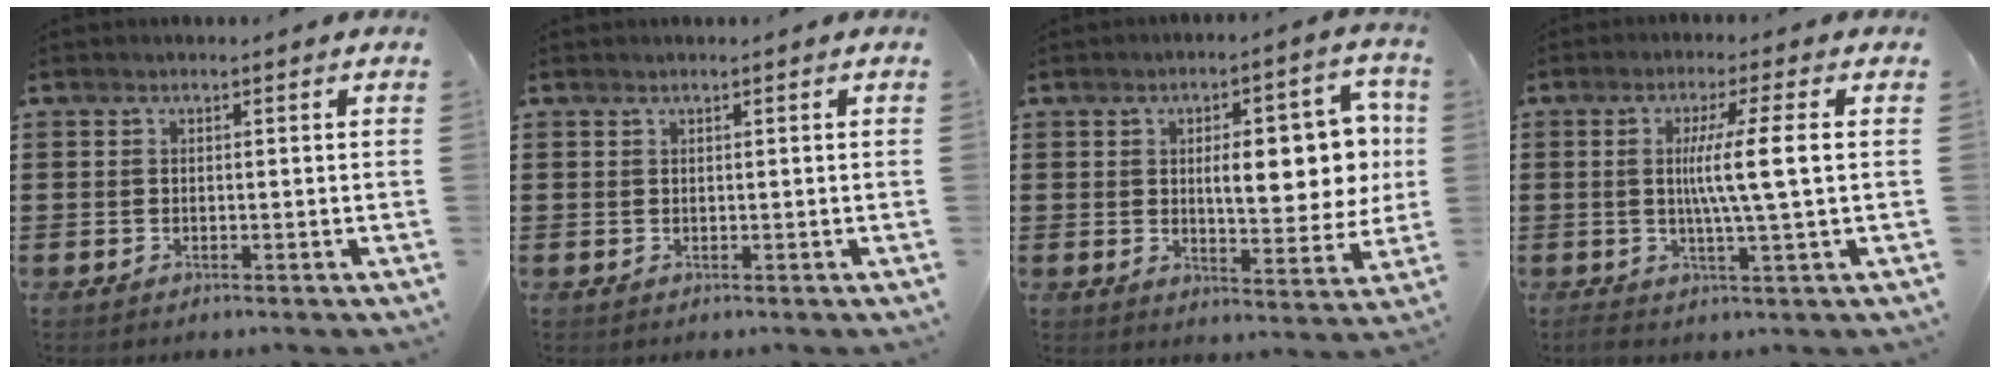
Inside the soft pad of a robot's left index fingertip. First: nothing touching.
{"total": 0.0}
{"total": 10.8, "force": [1.3, 3.8, 10.0], "torque": [-0.144, -0.002, 0.013]}
{"total": 7.5, "force": [0.4, -0.7, 7.5], "torque": [-0.139, -0.004, -0.001]}